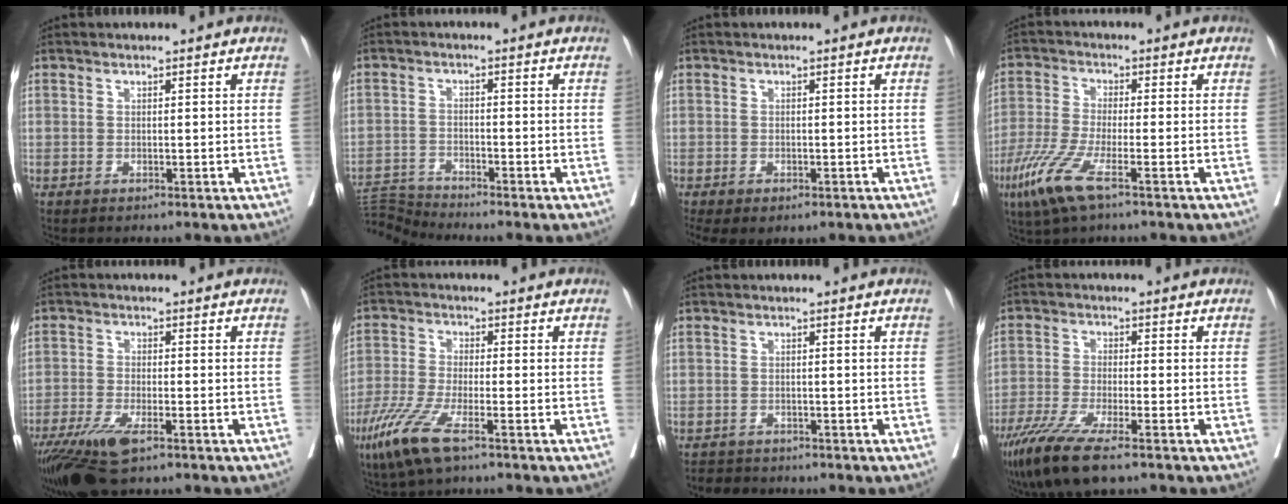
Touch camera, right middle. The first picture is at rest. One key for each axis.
{"total": 5.1, "fx": -4.6, "fy": -2.0, "fz": -0.7, "tx": 0.004, "ty": -0.005, "tz": -0.089}
{"total": 7.1, "fx": -4.3, "fy": 3.6, "fz": 4.3, "tx": -0.091, "ty": -0.012, "tz": -0.058}
{"total": 8.1, "fx": -4.4, "fy": 0.9, "fz": 6.7, "tx": -0.150, "ty": -0.022, "tz": -0.088}
{"total": 9.0, "fx": -5.8, "fy": 2.2, "fz": 6.6, "tx": -0.121, "ty": -0.021, "tz": -0.100}
{"total": 8.2, "fx": -4.8, "fy": 1.1, "fz": 6.5, "tx": -0.144, "ty": -0.021, "tz": -0.095}
{"total": 3.2, "fx": -2.9, "fy": 1.2, "fz": 0.1, "tx": -0.012, "ty": -0.006, "tz": -0.047}
{"total": 9.8, "fx": -6.8, "fy": 1.1, "fz": 7.0, "tx": -0.130, "ty": -0.027, "tz": -0.118}